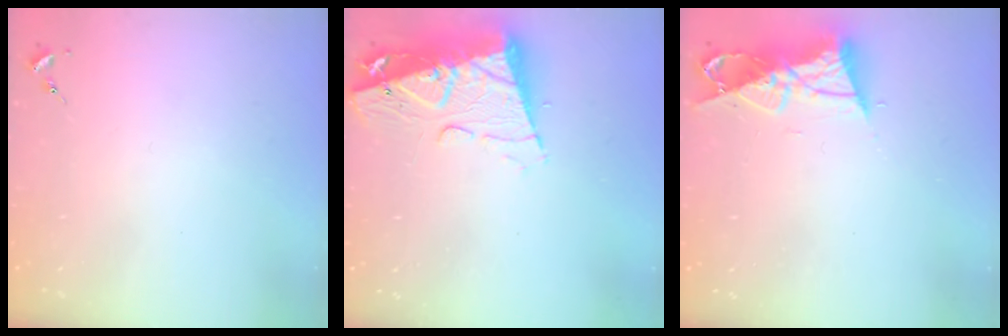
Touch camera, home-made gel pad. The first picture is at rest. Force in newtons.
{"total": 14.8, "press": 14.8, "slide": 1.6}
{"total": 11.5, "press": 11.5, "slide": 0.7}